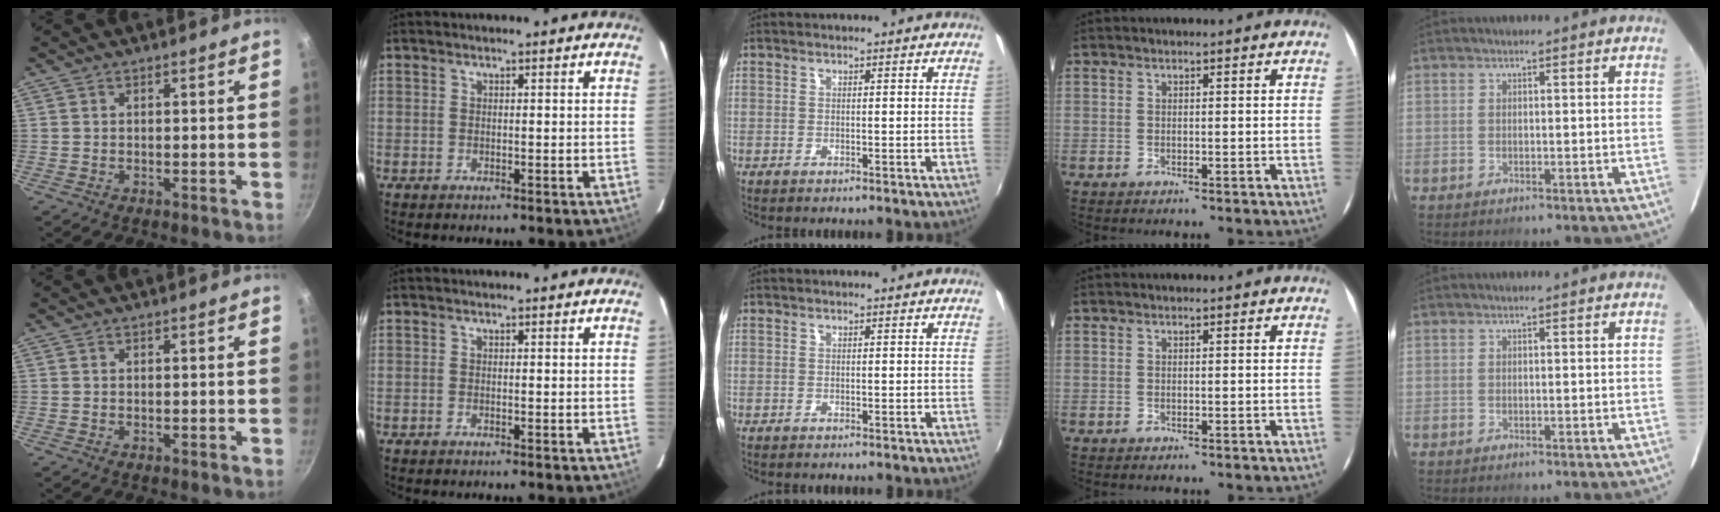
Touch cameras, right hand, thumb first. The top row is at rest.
{}